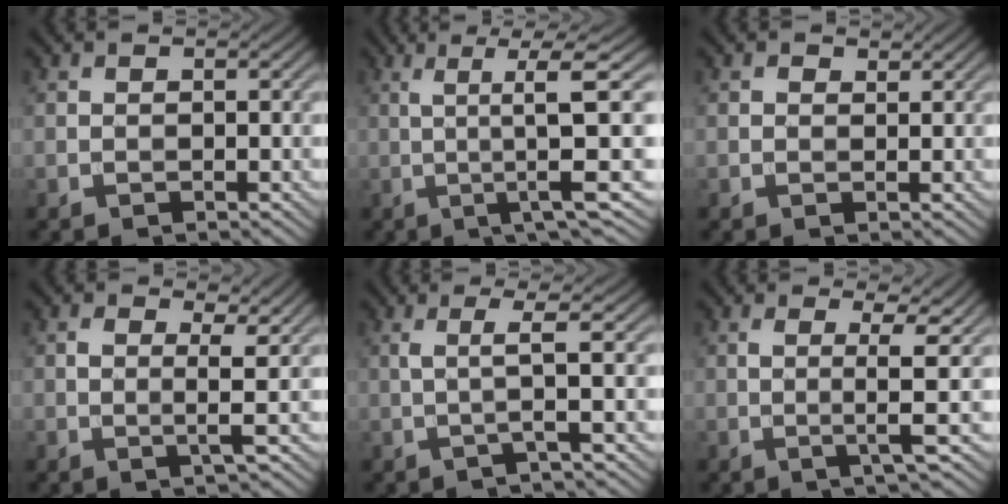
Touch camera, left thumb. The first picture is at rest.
{"total": 8.9, "force": [0.1, 0.4, 8.9], "torque": [-0.152, 0.017, 0.007]}
{"total": 1.0, "force": [0.7, 0.6, 0.4], "torque": [-0.008, 0.000, 0.010]}
{"total": 2.9, "force": [0.5, 0.5, 2.8], "torque": [-0.058, -0.001, 0.009]}
{"total": 3.2, "force": [0.3, 0.0, 3.2], "torque": [-0.062, 0.007, -0.006]}
{"total": 4.1, "force": [0.3, 0.1, 4.1], "torque": [-0.084, 0.006, 0.001]}